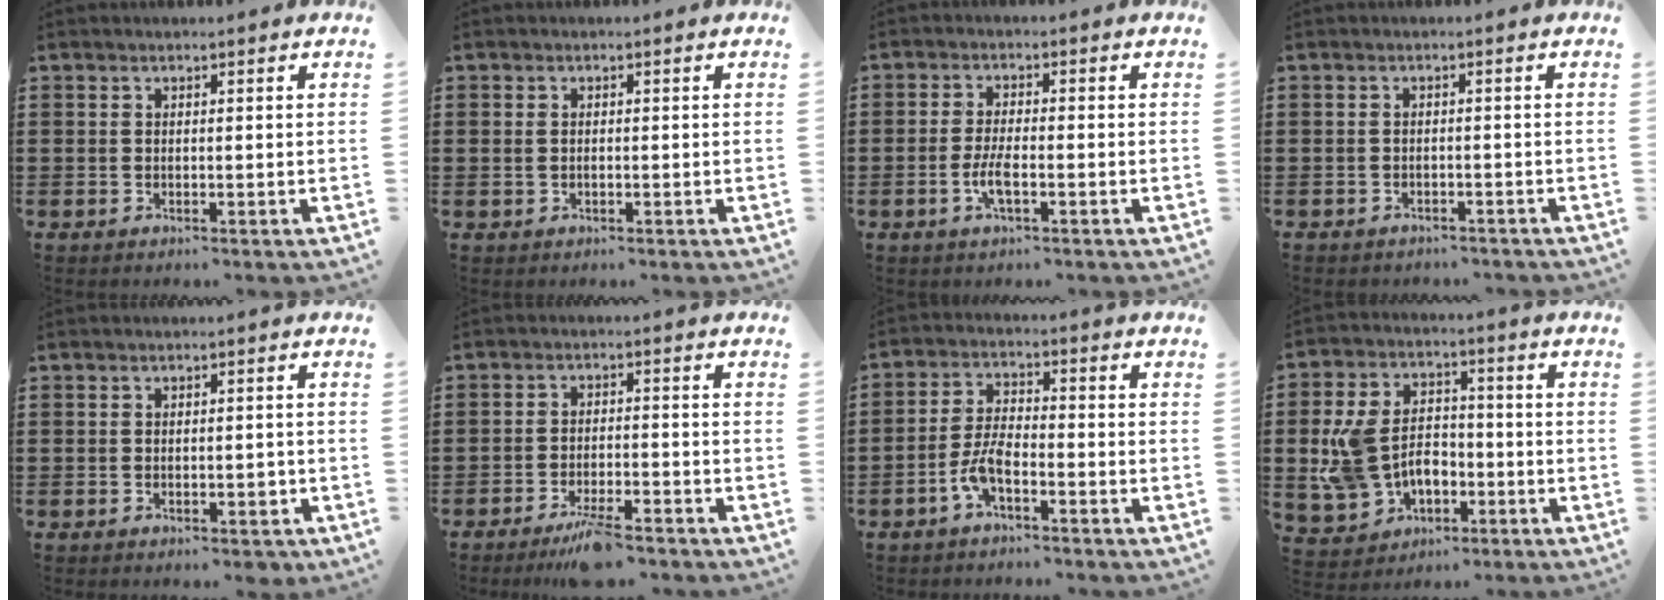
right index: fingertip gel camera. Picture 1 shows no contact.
{"total": 0.9, "force": [-0.1, 0.4, 0.8], "torque": [-0.018, 0.002, -0.002]}
{"total": 3.6, "force": [-1.3, 0.8, 3.2], "torque": [-0.076, -0.007, -0.030]}
{"total": 1.2, "force": [-1.1, 0.3, -0.1], "torque": [-0.004, 0.001, -0.026]}
{"total": 1.8, "force": [-0.6, 0.8, 1.6], "torque": [-0.028, 0.005, -0.011]}
{"total": 4.8, "force": [-3.9, 0.8, 2.8], "torque": [-0.050, 0.000, -0.071]}
{"total": 5.0, "force": [-2.9, 1.4, 3.9], "torque": [-0.100, -0.005, -0.061]}
{"total": 9.0, "force": [-0.9, 6.9, 5.7], "torque": [-0.154, 0.016, -0.019]}